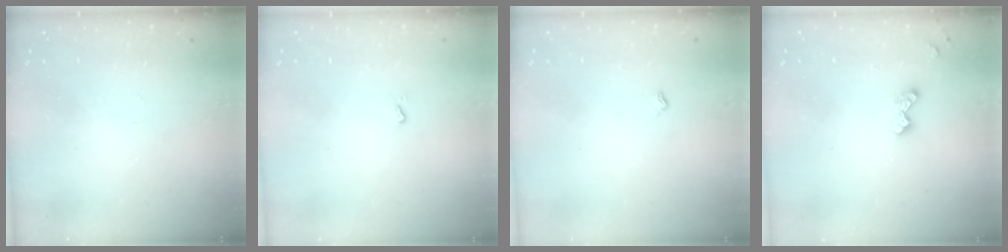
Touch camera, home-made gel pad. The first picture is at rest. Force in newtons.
{"total": 2.6, "press": 2.6, "slide": 0.4}
{"total": 3.9, "press": 3.9, "slide": 0.6}
{"total": 5.9, "press": 5.8, "slide": 0.9}